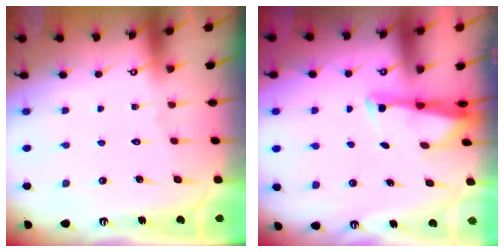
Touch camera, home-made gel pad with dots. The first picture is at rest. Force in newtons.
{"total": 2.7, "press": 2.6, "slide": 0.7}